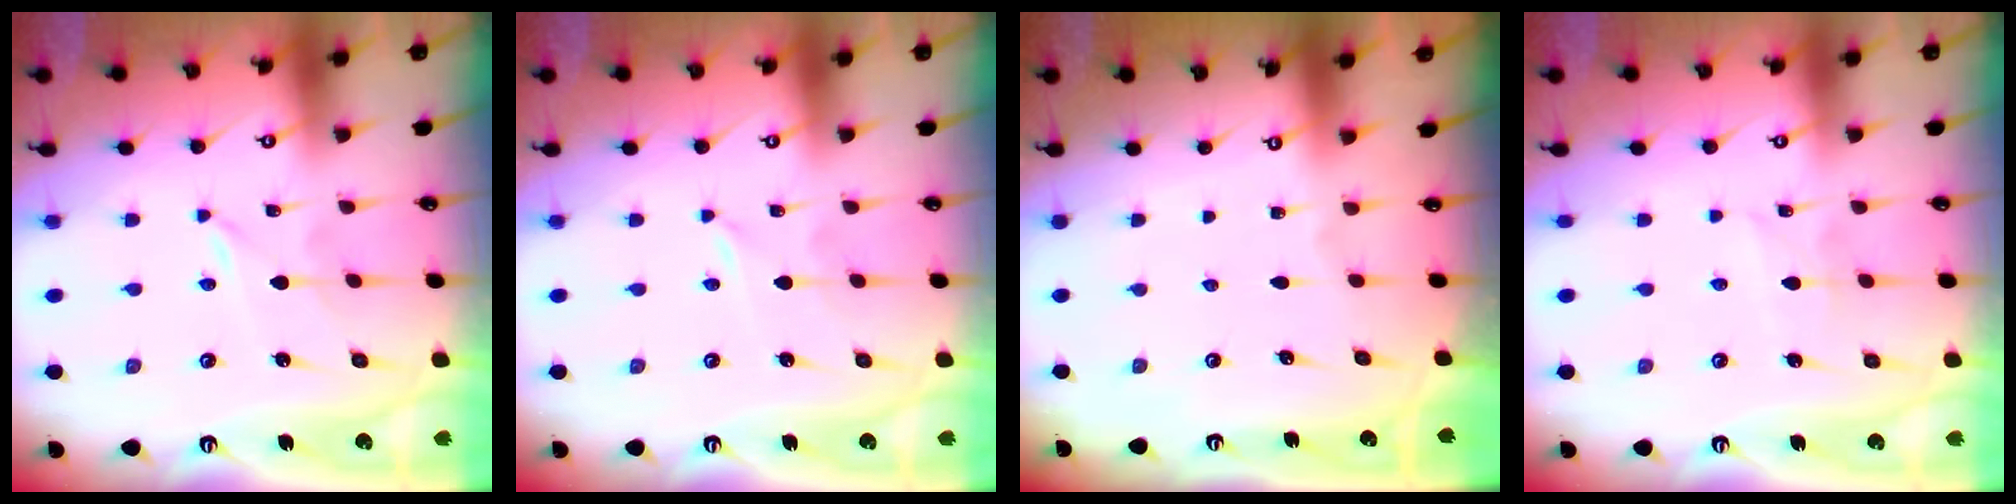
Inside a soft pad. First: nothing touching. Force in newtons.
{"total": 0.0}
{"total": 0.0}
{"total": 2.9, "press": 2.9, "slide": 0.4}